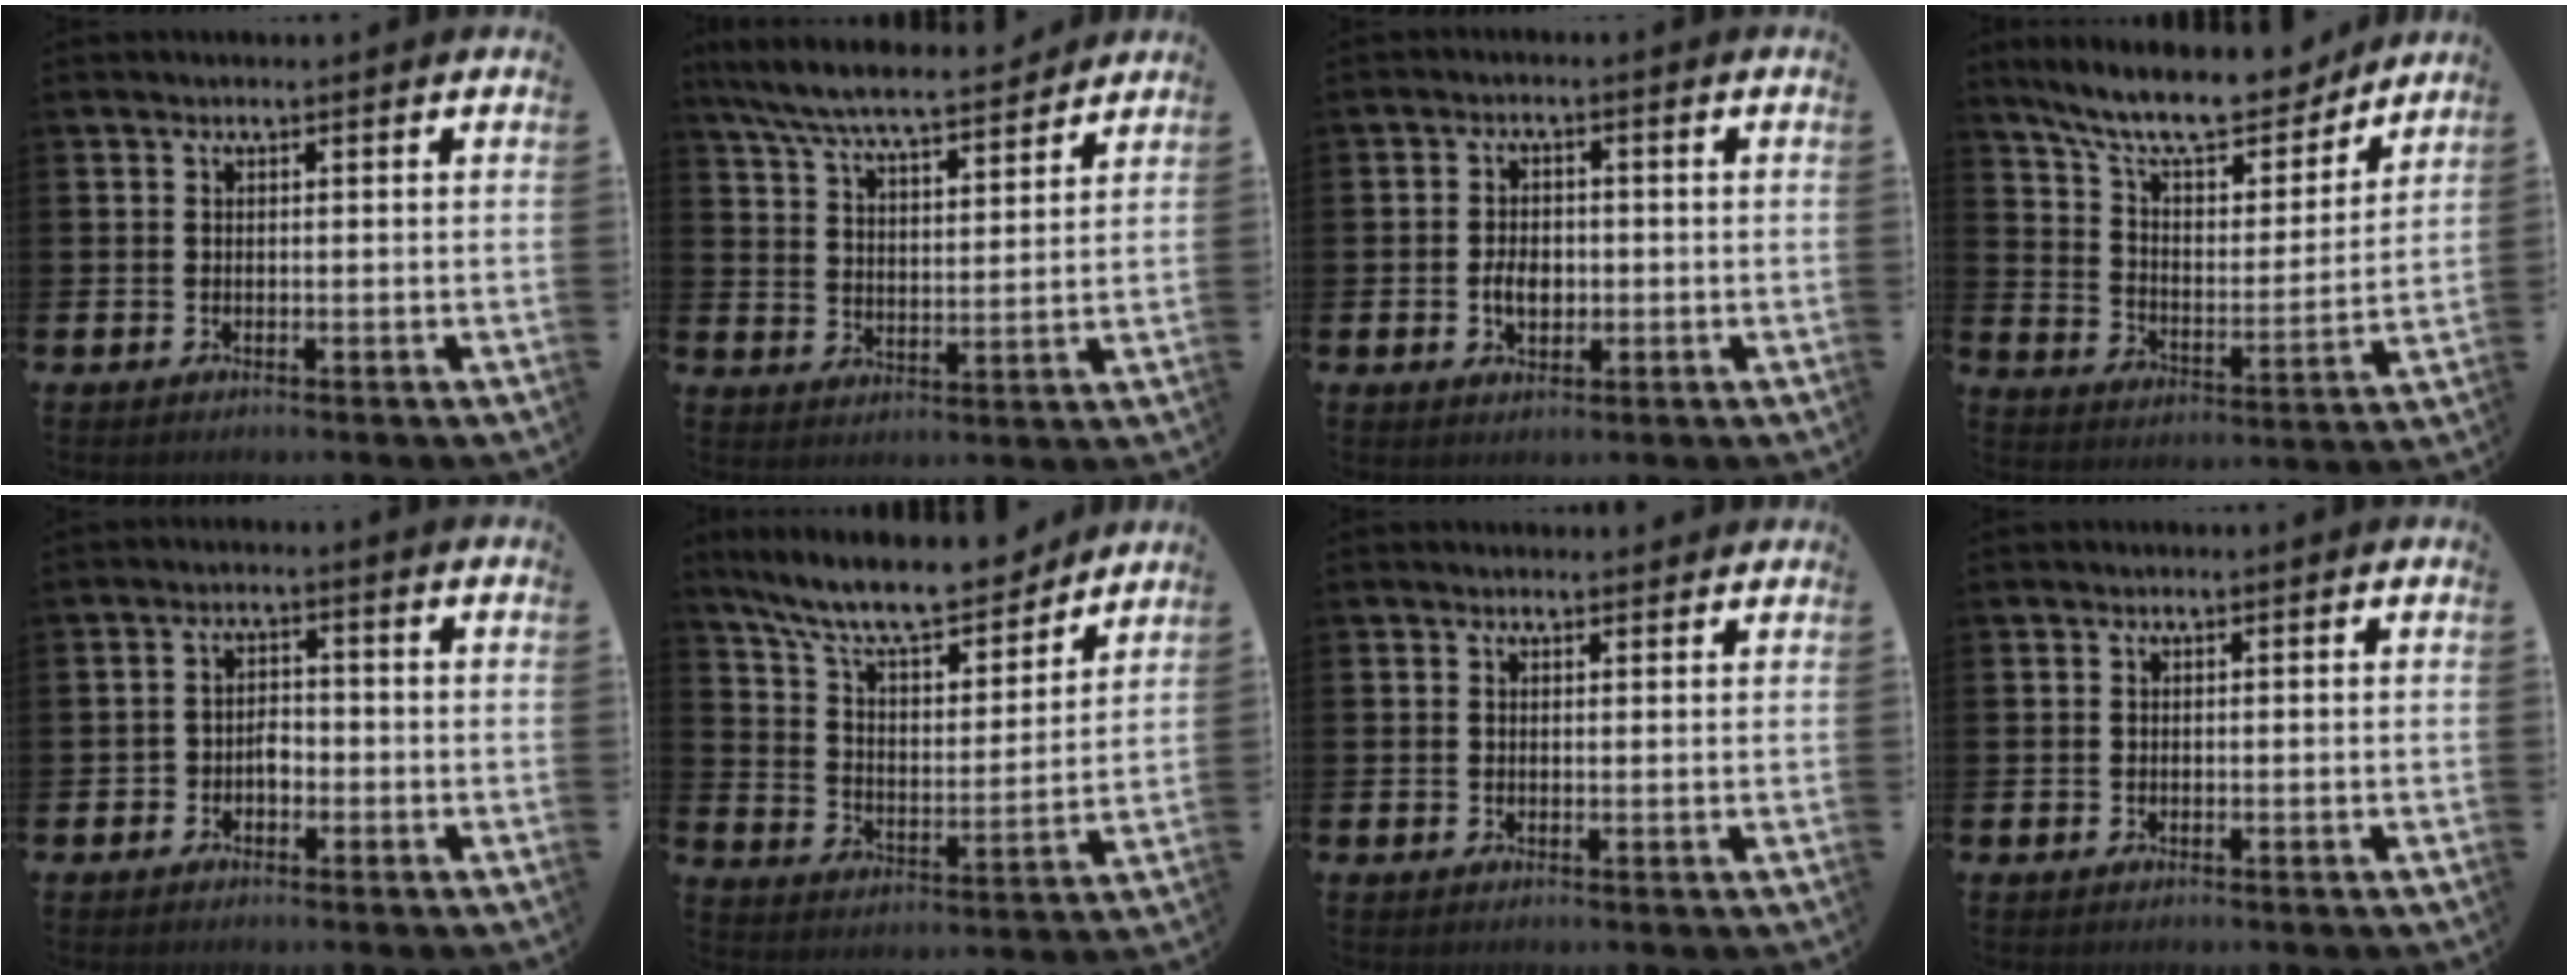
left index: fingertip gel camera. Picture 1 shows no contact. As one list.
[{"total": 7.5, "force": [7.1, 0.7, 2.5], "torque": [-0.076, -0.044, 0.123]}, {"total": 3.6, "force": [-0.6, 2.4, 2.5], "torque": [-0.039, 0.002, -0.015]}, {"total": 11.7, "force": [10.4, 2.9, 4.7], "torque": [-0.120, -0.066, 0.179]}, {"total": 2.3, "force": [-1.3, 1.7, 1.0], "torque": [-0.011, 0.003, -0.032]}, {"total": 11.1, "force": [9.9, 2.6, 4.3], "torque": [-0.111, -0.067, 0.170]}, {"total": 1.0, "force": [0.9, 0.3, 0.1], "torque": [0.010, -0.001, 0.015]}, {"total": 0.0}]